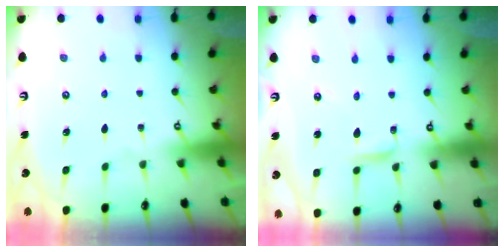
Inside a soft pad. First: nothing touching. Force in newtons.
{"total": 3.9, "press": 3.9, "slide": 0.2}